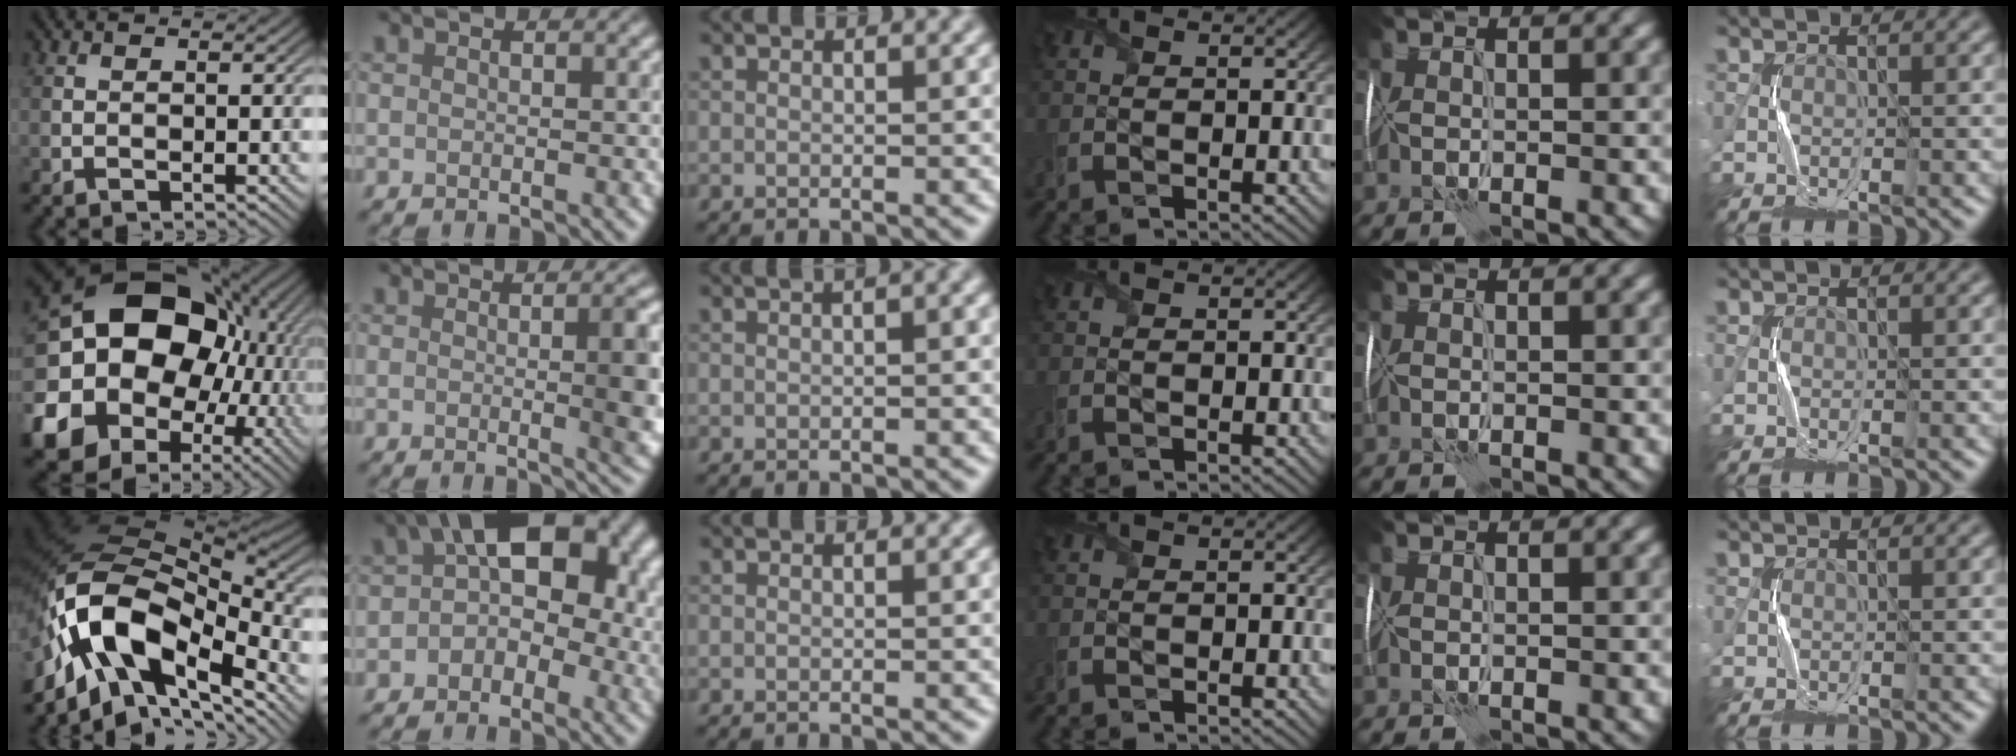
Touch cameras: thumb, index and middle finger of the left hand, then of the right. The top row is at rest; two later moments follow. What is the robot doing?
{"motion": "wrap", "object": "plastic wrap"}